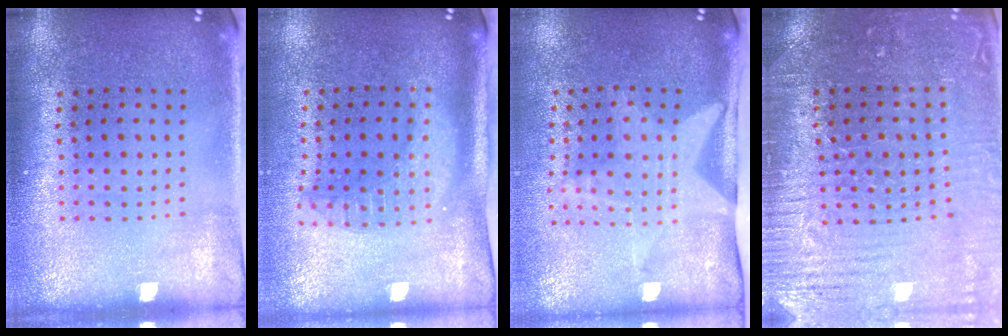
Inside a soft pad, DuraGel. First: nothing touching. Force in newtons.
{"total": 1.9, "press": 1.5, "slide": 1.1}
{"total": 2.0, "press": 1.5, "slide": 1.3}
{"total": 3.4, "press": 3.3, "slide": 0.7}